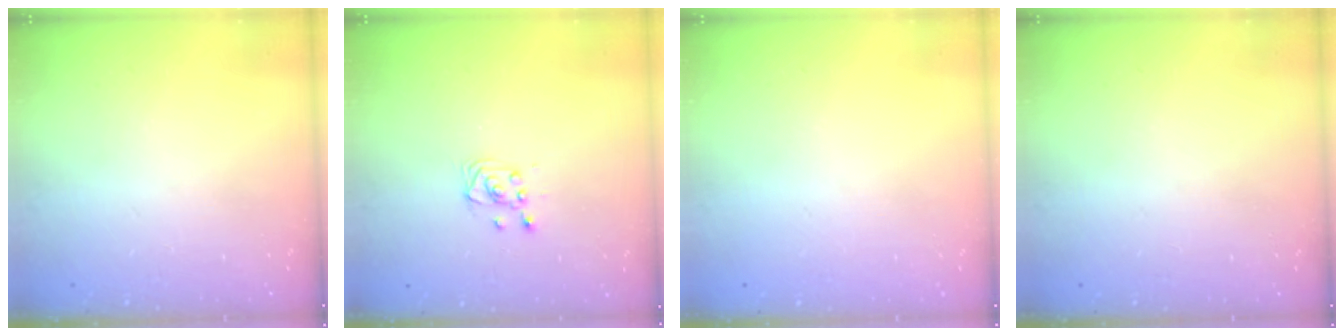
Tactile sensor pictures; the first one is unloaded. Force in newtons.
{"total": 2.9, "press": 2.9, "slide": 0.4}
{"total": 0.0}
{"total": 0.0}